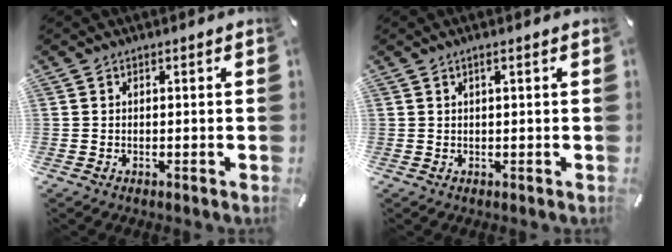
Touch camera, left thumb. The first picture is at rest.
{"total": 1.3, "force": [0.4, 0.1, 1.2], "torque": [-0.023, 0.000, 0.007]}